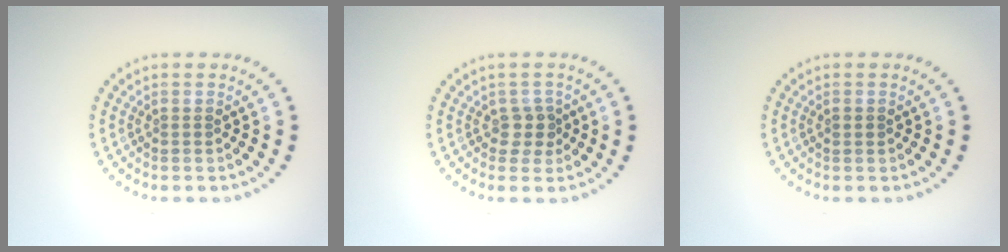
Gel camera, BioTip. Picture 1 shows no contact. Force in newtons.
{"total": 1.7, "press": 1.4, "slide": 0.9}
{"total": 0.8, "press": 0.8, "slide": 0.1}